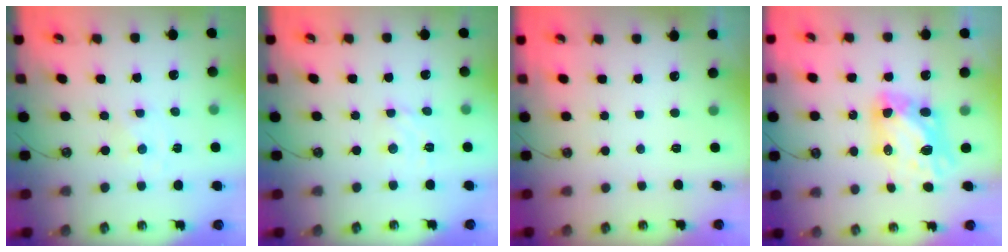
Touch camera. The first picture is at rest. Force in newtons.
{"total": 2.9, "press": 2.9, "slide": 0.3}
{"total": 0.0}
{"total": 9.0, "press": 9.0, "slide": 1.1}